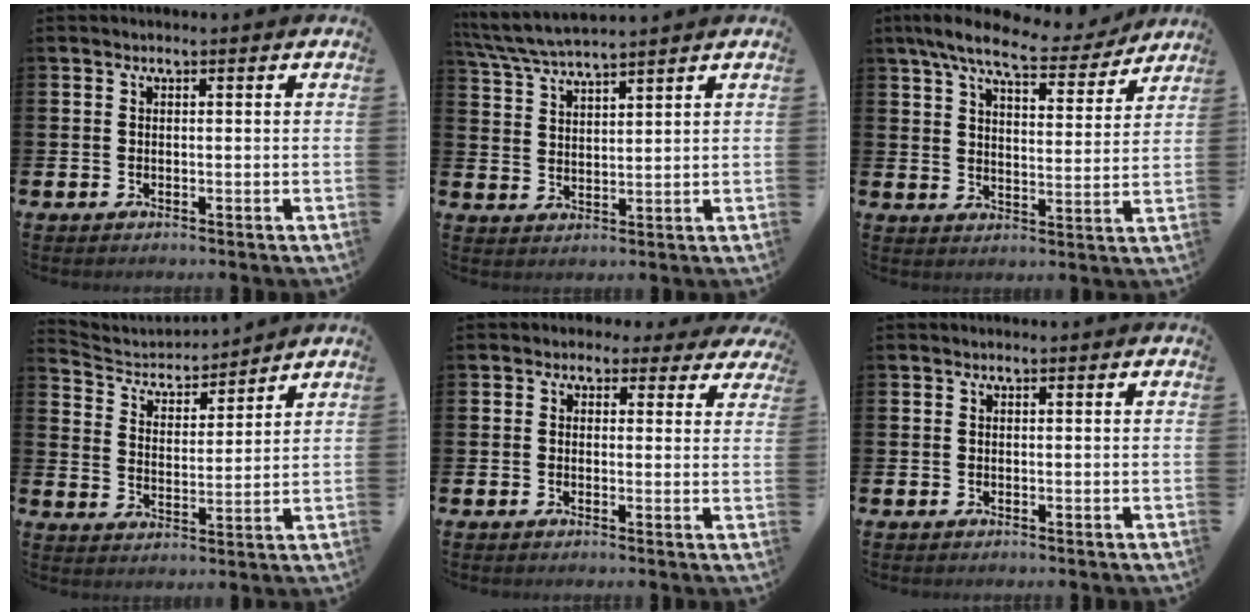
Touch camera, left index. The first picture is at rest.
{"total": 5.4, "force": [5.2, 0.2, 1.4], "torque": [-0.045, -0.022, 0.093]}
{"total": 8.8, "force": [7.8, 2.0, 3.6], "torque": [-0.086, -0.041, 0.136]}
{"total": 4.3, "force": [4.0, 1.4, 0.2], "torque": [-0.030, -0.033, 0.065]}
{"total": 2.1, "force": [1.4, 1.5, 0.0], "torque": [0.002, -0.006, 0.018]}
{"total": 0.0}